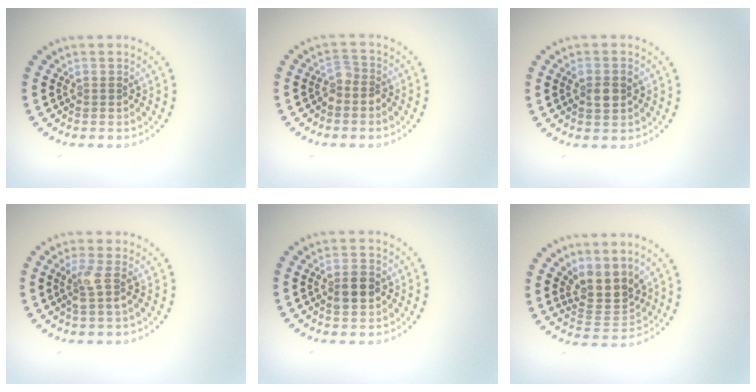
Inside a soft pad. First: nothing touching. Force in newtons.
{"total": 1.6, "press": 1.3, "slide": 1.0}
{"total": 1.9, "press": 1.9, "slide": 0.3}
{"total": 2.0, "press": 1.6, "slide": 1.2}
{"total": 2.9, "press": 2.9, "slide": 0.1}
{"total": 3.8, "press": 3.3, "slide": 2.0}